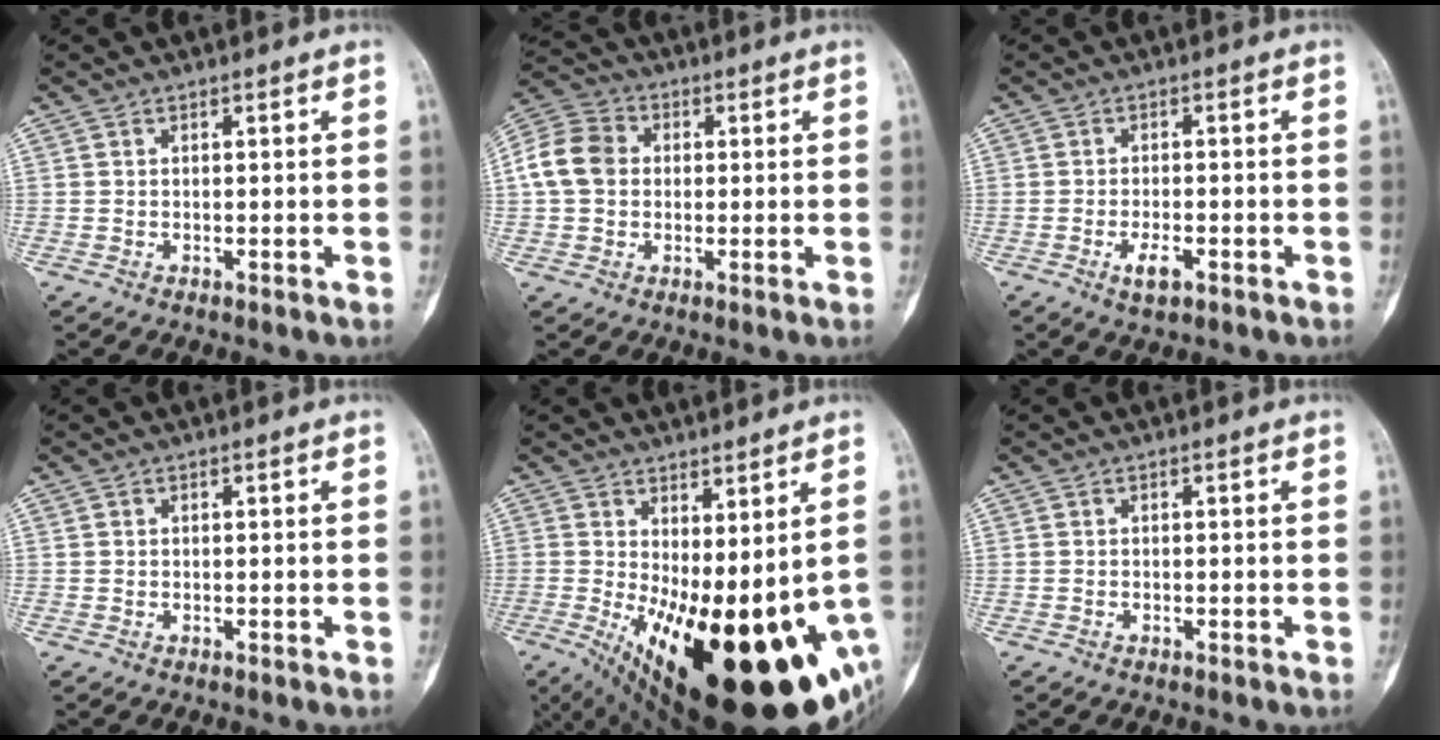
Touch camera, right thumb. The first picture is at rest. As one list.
[{"total": 9.1, "force": [0.3, 7.5, 5.1], "torque": [-0.094, 0.025, -0.008]}, {"total": 3.6, "force": [-1.7, 1.6, 2.8], "torque": [-0.047, 0.005, -0.026]}, {"total": 0.0}, {"total": 28.2, "force": [-6.4, 11.5, 24.9], "torque": [-0.301, -0.049, -0.062]}, {"total": 0.0}]